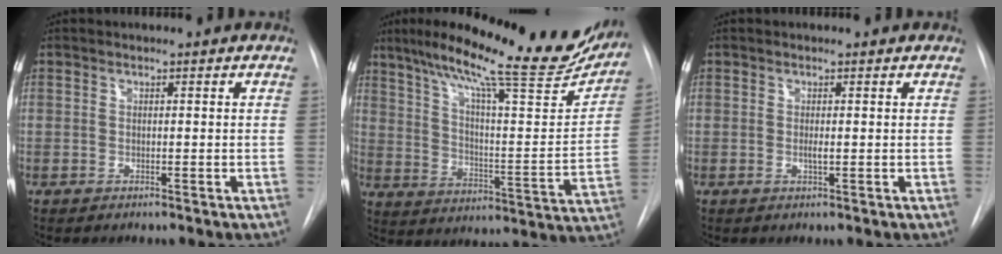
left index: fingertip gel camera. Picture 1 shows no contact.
{"total": 25.7, "force": [20.8, 3.6, 14.6], "torque": [-0.231, -0.025, 0.286]}
{"total": 0.8, "force": [-0.2, 0.1, 0.7], "torque": [-0.018, -0.007, -0.004]}